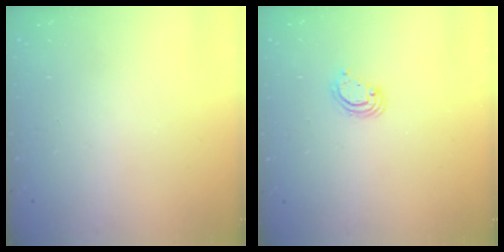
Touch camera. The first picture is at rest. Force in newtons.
{"total": 3.8, "press": 3.8, "slide": 0.1}